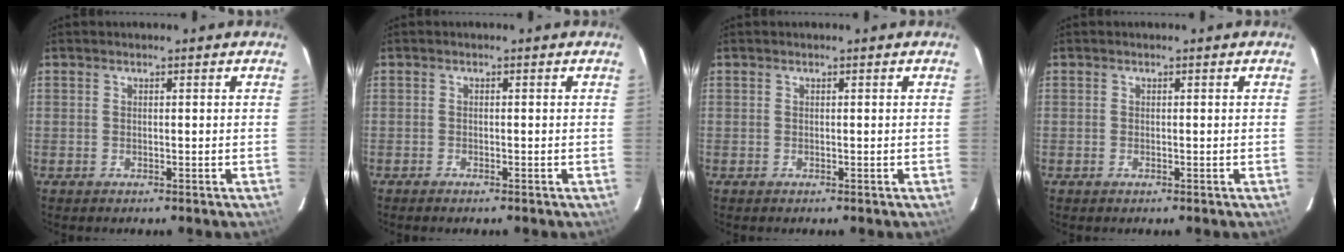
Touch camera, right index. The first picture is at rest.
{"total": 0.9, "force": [-0.8, 0.2, 0.4], "torque": [-0.012, -0.001, -0.016]}
{"total": 0.0}
{"total": 0.0}